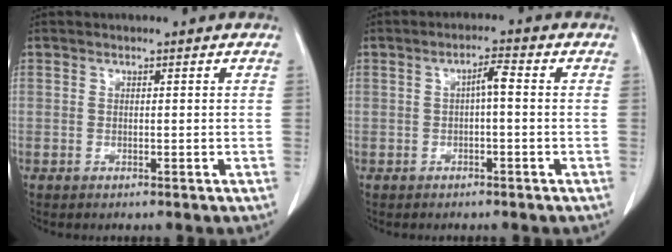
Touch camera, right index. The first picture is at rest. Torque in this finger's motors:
{"motor_torque": [0.33, -0.17, 0.13, 0.06]}